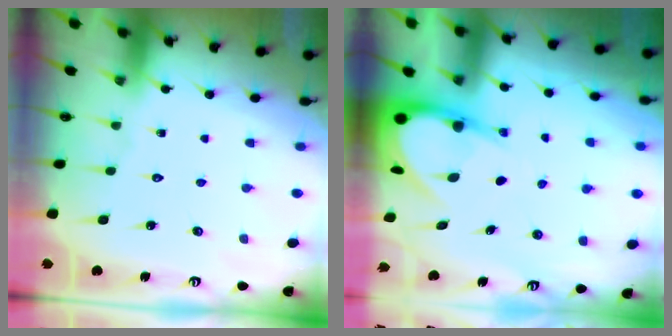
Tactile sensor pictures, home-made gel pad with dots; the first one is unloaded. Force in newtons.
{"total": 7.4, "press": 7.4, "slide": 0.8}